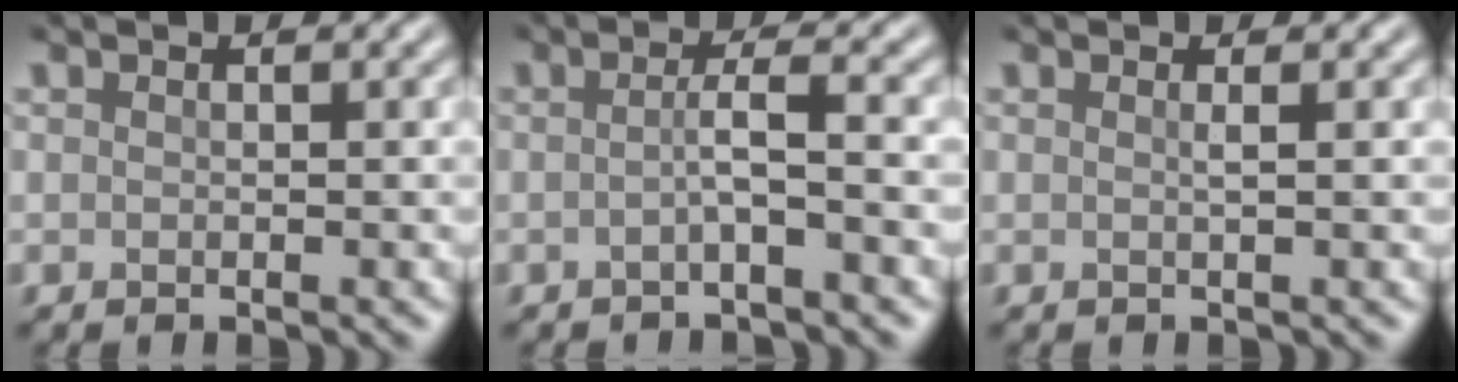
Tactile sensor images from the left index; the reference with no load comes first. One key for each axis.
{"total": 2.2, "fx": -0.6, "fy": 0.2, "fz": 2.1, "tx": -0.040, "ty": 0.004, "tz": -0.018}
{"total": 0.9, "fx": 0.2, "fy": 0.3, "fz": 0.9, "tx": -0.006, "ty": 0.002, "tz": -0.003}